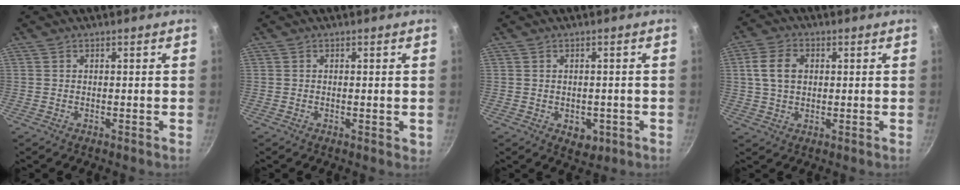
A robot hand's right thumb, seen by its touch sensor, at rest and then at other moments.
{"total": 1.2, "force": [0.0, 0.5, 1.0], "torque": [-0.013, 0.000, -0.002]}
{"total": 4.1, "force": [-1.3, 2.9, 2.6], "torque": [-0.023, 0.005, -0.006]}
{"total": 7.2, "force": [1.2, 5.1, 4.9], "torque": [-0.082, 0.009, 0.020]}